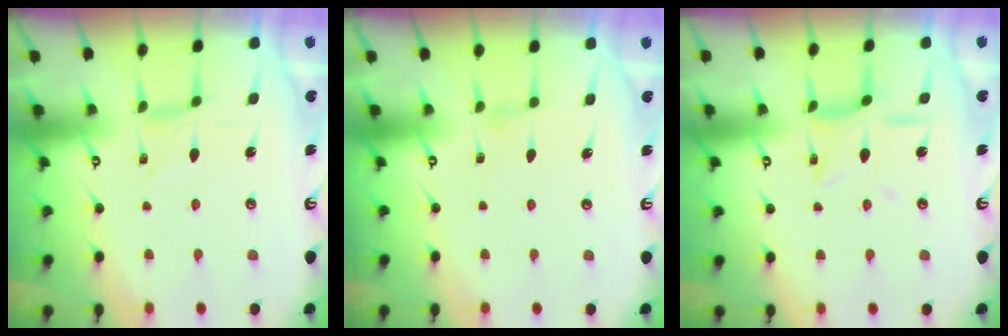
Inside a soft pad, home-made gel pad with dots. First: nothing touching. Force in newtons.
{"total": 0.0}
{"total": 6.1, "press": 6.1, "slide": 0.2}